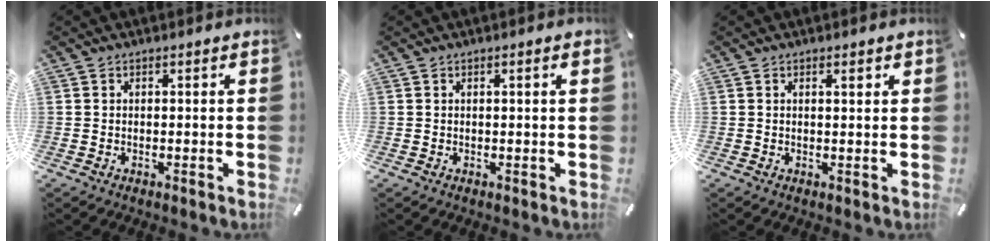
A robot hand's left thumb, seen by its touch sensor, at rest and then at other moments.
{"total": 1.2, "force": [0.2, 0.0, 1.2], "torque": [-0.020, -0.001, 0.004]}
{"total": 1.3, "force": [0.7, 0.4, 1.1], "torque": [-0.014, -0.002, 0.009]}